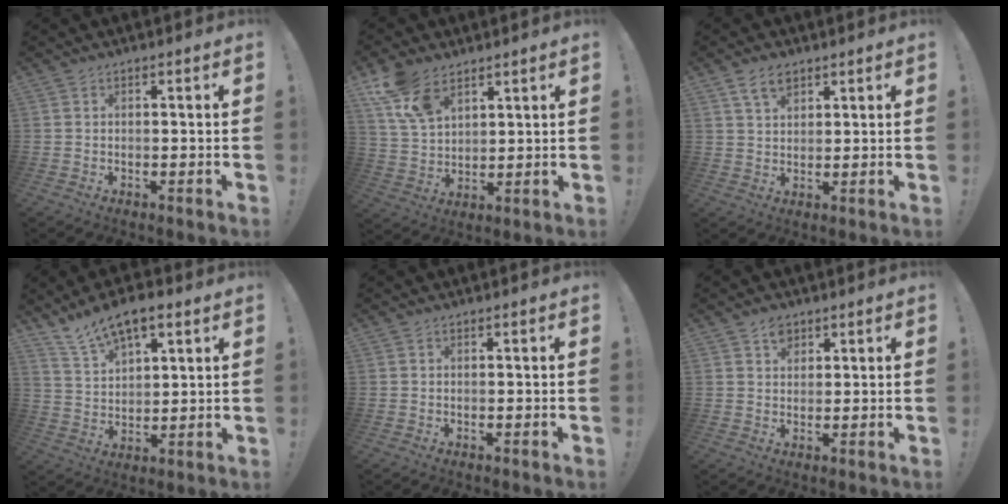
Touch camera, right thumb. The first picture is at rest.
{"total": 11.4, "force": [7.4, 6.3, 5.9], "torque": [-0.118, -0.025, 0.148]}
{"total": 5.5, "force": [3.5, 3.1, 2.8], "torque": [-0.048, -0.011, 0.066]}
{"total": 10.6, "force": [7.7, 4.6, 5.8], "torque": [-0.098, -0.041, 0.142]}
{"total": 0.0}
{"total": 3.6, "force": [2.4, 2.6, 0.9], "torque": [-0.002, -0.012, 0.041]}